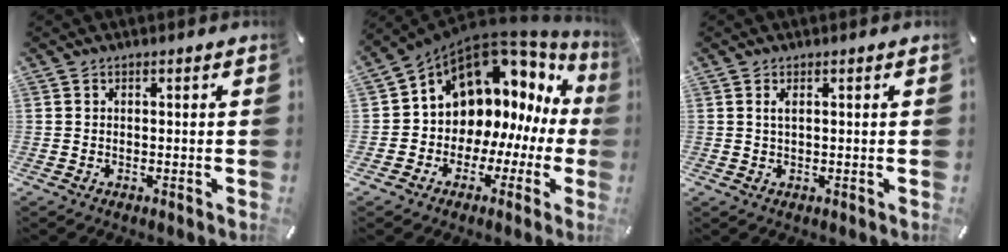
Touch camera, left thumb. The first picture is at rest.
{"total": 11.1, "force": [7.0, 7.8, 3.6], "torque": [-0.068, -0.087, 0.128]}
{"total": 1.6, "force": [0.5, 0.5, 1.4], "torque": [-0.028, 0.001, 0.008]}